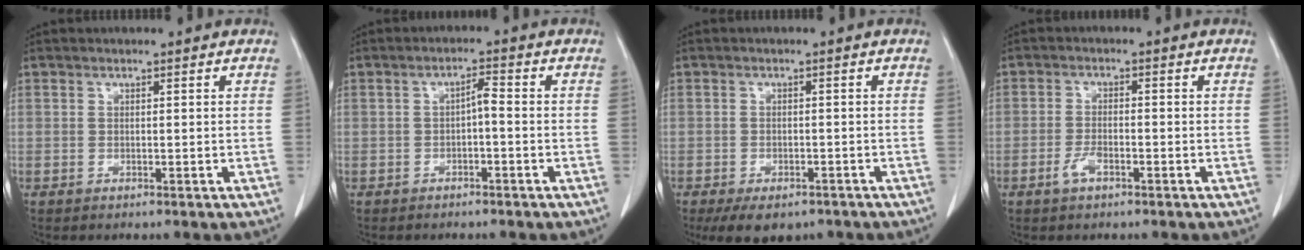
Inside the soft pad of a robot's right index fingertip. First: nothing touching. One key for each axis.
{"total": 2.2, "fx": -0.6, "fy": 0.5, "fz": 2.1, "tx": -0.036, "ty": 0.008, "tz": -0.010}
{"total": 7.2, "fx": -5.3, "fy": 3.7, "fz": 3.3, "tx": -0.040, "ty": -0.002, "tz": -0.073}
{"total": 3.8, "fx": -0.8, "fy": 2.4, "fz": 2.7, "tx": -0.051, "ty": -0.002, "tz": -0.004}